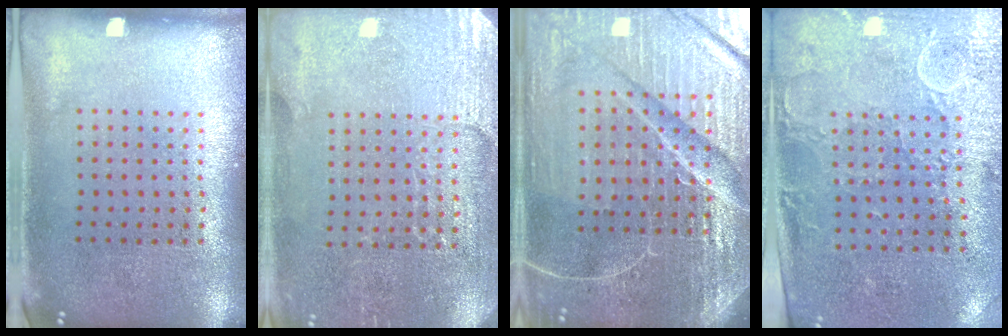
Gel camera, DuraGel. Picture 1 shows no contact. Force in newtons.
{"total": 2.9, "press": 2.8, "slide": 0.3}
{"total": 6.4, "press": 5.7, "slide": 3.0}
{"total": 3.0, "press": 2.5, "slide": 1.6}